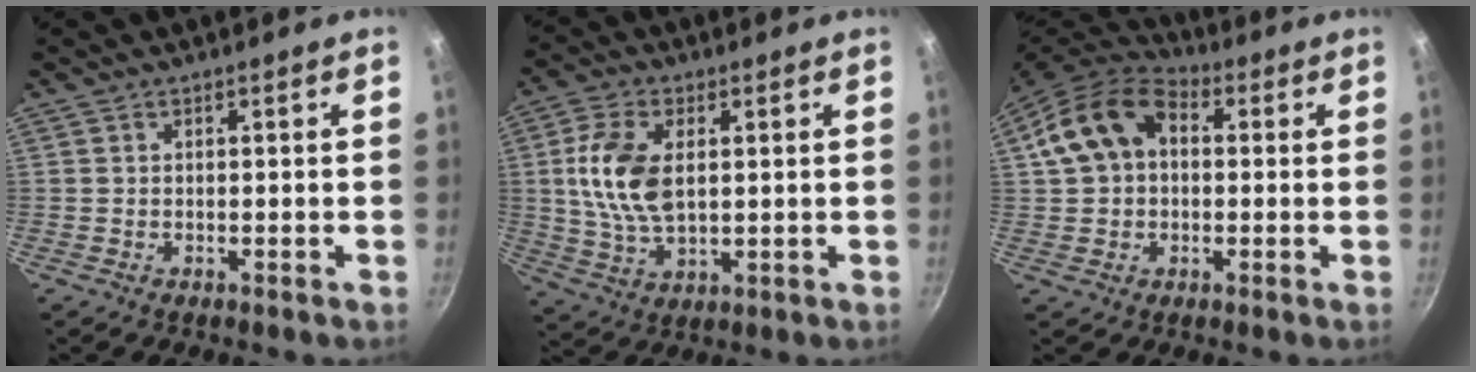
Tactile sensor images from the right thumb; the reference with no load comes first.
{"total": 11.3, "force": [1.7, 6.5, 9.1], "torque": [-0.172, -0.003, 0.032]}
{"total": 13.3, "force": [2.3, 9.7, 8.8], "torque": [-0.140, 0.030, 0.025]}